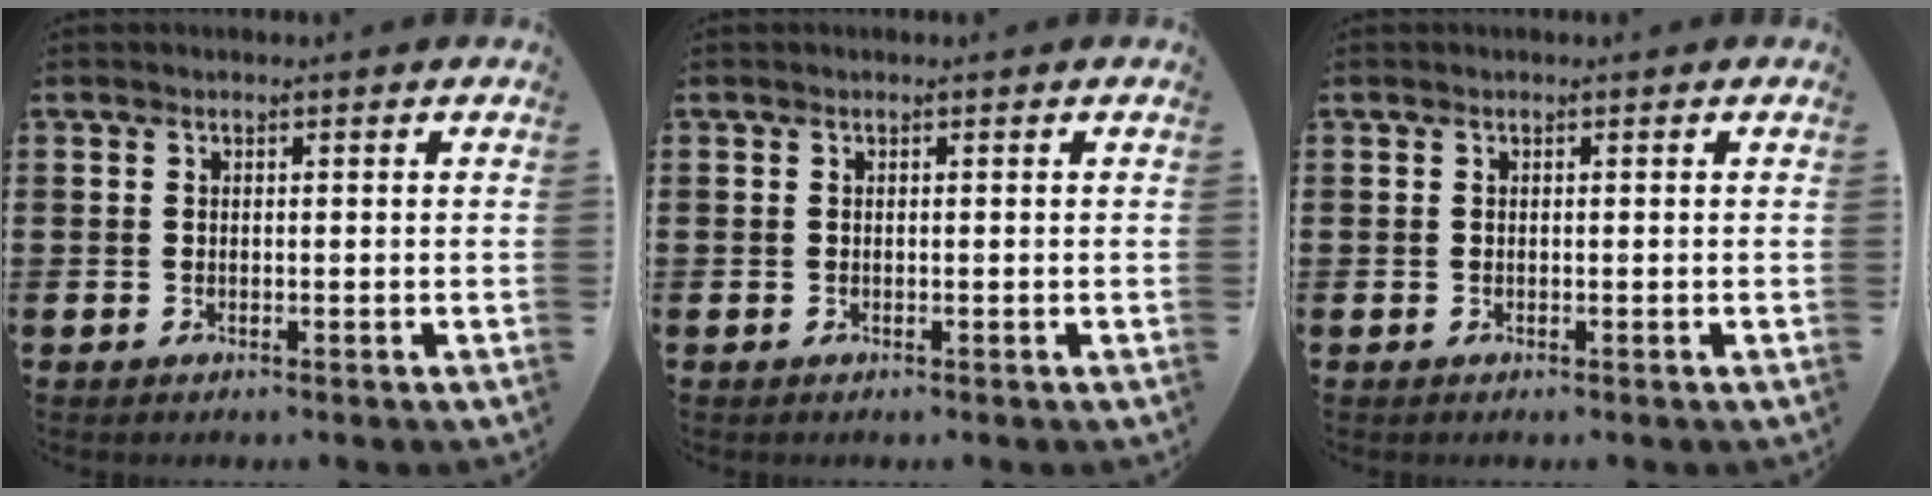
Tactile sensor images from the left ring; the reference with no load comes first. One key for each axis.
{"total": 0.0}
{"total": 0.0}